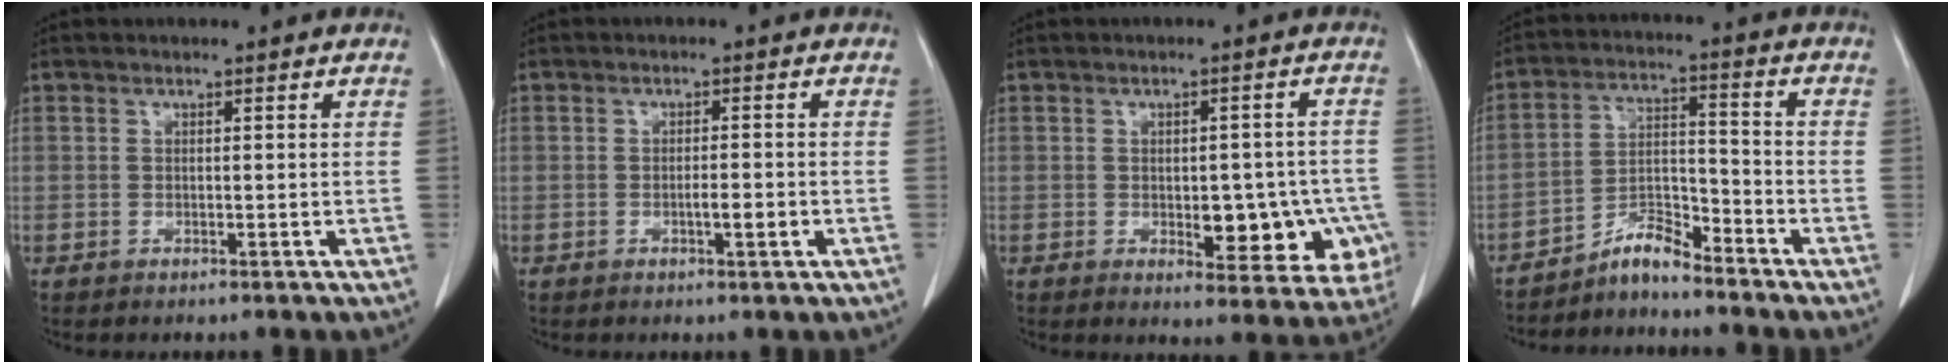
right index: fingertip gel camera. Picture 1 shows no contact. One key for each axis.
{"total": 2.2, "fx": -0.8, "fy": 0.3, "fz": 2.1, "tx": -0.035, "ty": 0.000, "tz": -0.013}
{"total": 10.9, "fx": -3.2, "fy": 5.2, "fz": 9.0, "tx": -0.093, "ty": 0.009, "tz": -0.033}
{"total": 5.5, "fx": -5.1, "fy": 0.9, "fz": 1.9, "tx": -0.029, "ty": 0.010, "tz": -0.096}